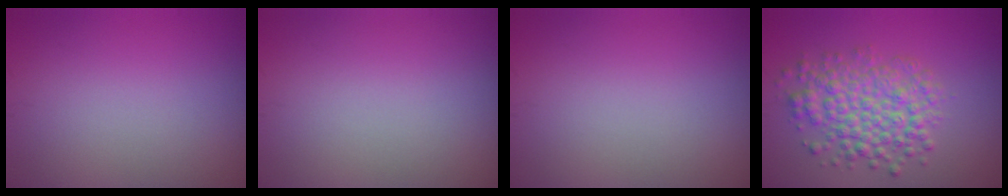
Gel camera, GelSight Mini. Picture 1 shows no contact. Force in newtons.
{"total": 0.0}
{"total": 0.0}
{"total": 5.4, "press": 5.4, "slide": 0.1}